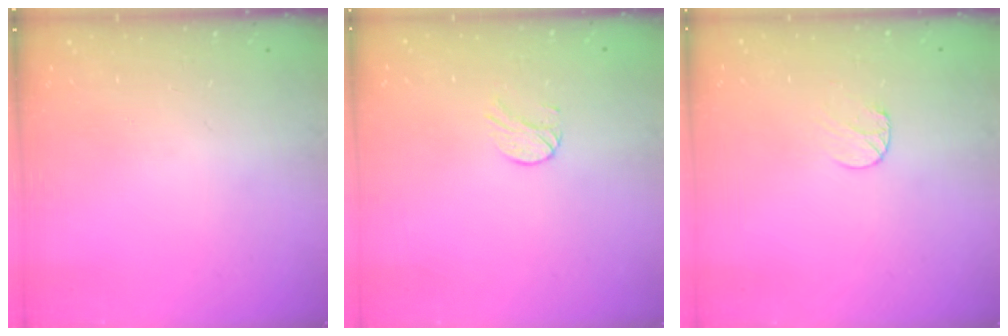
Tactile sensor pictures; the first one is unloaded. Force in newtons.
{"total": 5.3, "press": 5.3, "slide": 0.5}
{"total": 5.0, "press": 5.0, "slide": 0.4}